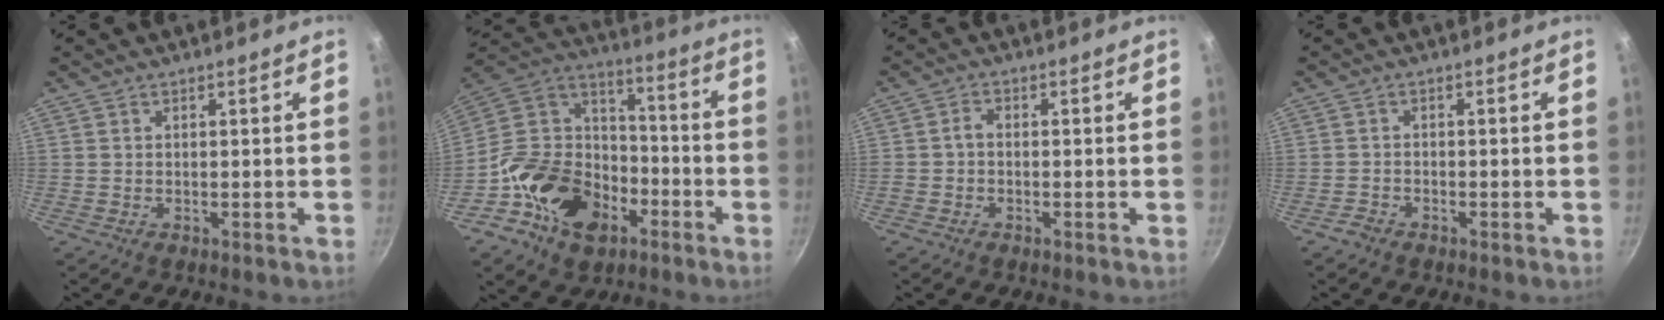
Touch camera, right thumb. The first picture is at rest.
{"total": 20.9, "force": [-9.1, 15.0, 11.4], "torque": [-0.171, 0.066, -0.167]}
{"total": 1.7, "force": [-0.5, 1.1, 1.1], "torque": [-0.023, 0.010, -0.015]}
{"total": 1.7, "force": [-1.4, 0.8, 0.5], "torque": [-0.015, 0.015, -0.029]}